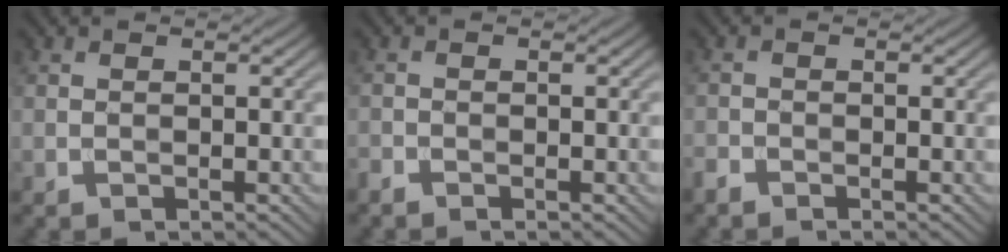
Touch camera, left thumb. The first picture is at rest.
{"total": 1.0, "force": [-1.0, 0.1, 0.3], "torque": [-0.007, -0.004, -0.025]}
{"total": 1.3, "force": [-1.3, 0.3, 0.3], "torque": [-0.010, -0.005, -0.033]}